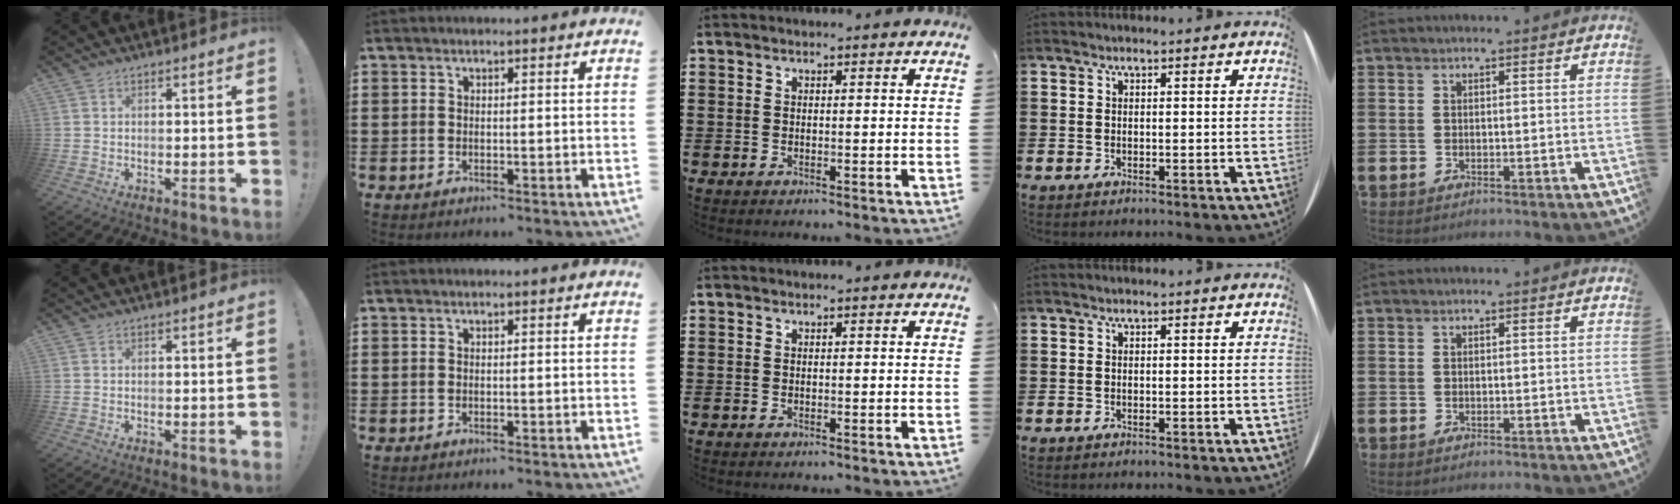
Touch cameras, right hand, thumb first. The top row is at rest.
{}